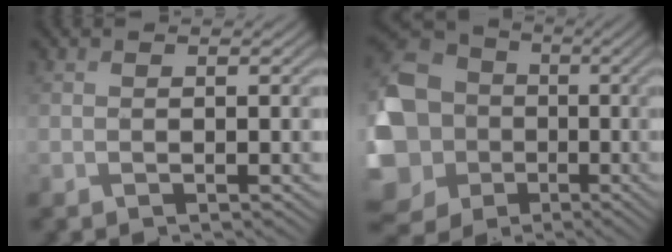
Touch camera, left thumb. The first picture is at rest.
{"total": 19.6, "force": [-3.5, 17.9, 7.1], "torque": [-0.246, -0.009, -0.084]}